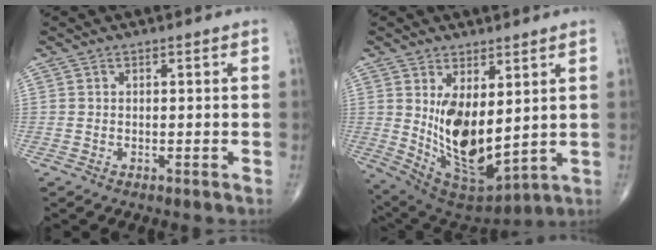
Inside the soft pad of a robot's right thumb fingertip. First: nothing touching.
{"total": 15.0, "force": [2.4, 7.6, 12.7], "torque": [-0.202, -0.036, 0.071]}